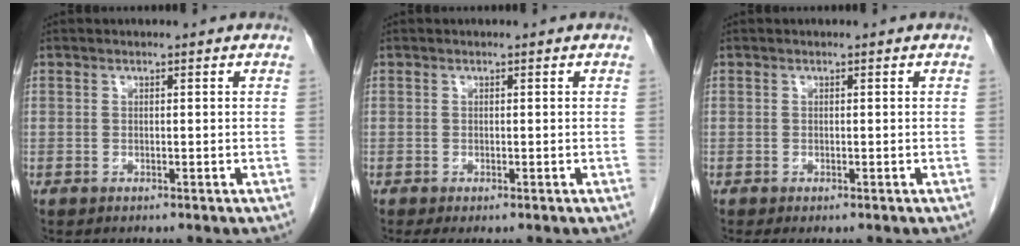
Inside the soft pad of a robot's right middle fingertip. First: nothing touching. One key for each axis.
{"total": 1.4, "fx": -0.9, "fy": 0.3, "fz": 1.0, "tx": -0.013, "ty": -0.006, "tz": -0.012}
{"total": 1.0, "fx": -0.7, "fy": 0.3, "fz": 0.6, "tx": -0.006, "ty": -0.003, "tz": -0.009}